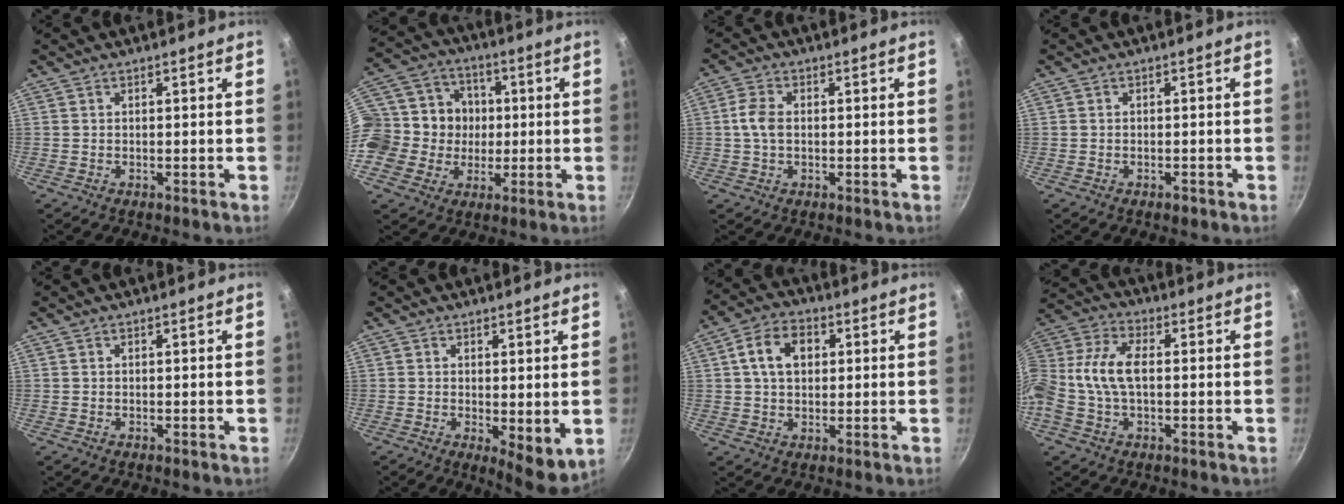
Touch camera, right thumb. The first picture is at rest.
{"total": 17.2, "force": [-0.7, 15.1, 8.2], "torque": [-0.136, 0.028, -0.017]}
{"total": 4.4, "force": [-0.1, 2.9, 3.3], "torque": [-0.069, 0.013, -0.005]}
{"total": 1.2, "force": [-0.7, 0.7, 0.6], "torque": [-0.013, 0.004, -0.009]}
{"total": 0.0}
{"total": 6.4, "force": [0.2, 2.6, 5.9], "torque": [-0.073, -0.022, 0.009]}
{"total": 8.7, "force": [1.9, 6.2, 5.7], "torque": [-0.080, 0.013, 0.023]}
{"total": 11.0, "force": [-0.3, 6.5, 8.9], "torque": [-0.181, 0.028, -0.025]}